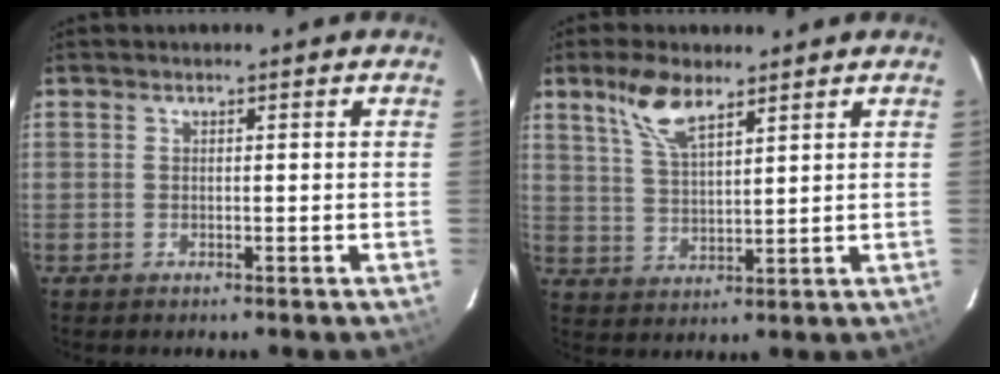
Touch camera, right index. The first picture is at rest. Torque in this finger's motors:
{"motor_torque": [0.51, 0.54, 0.38, 0.11]}